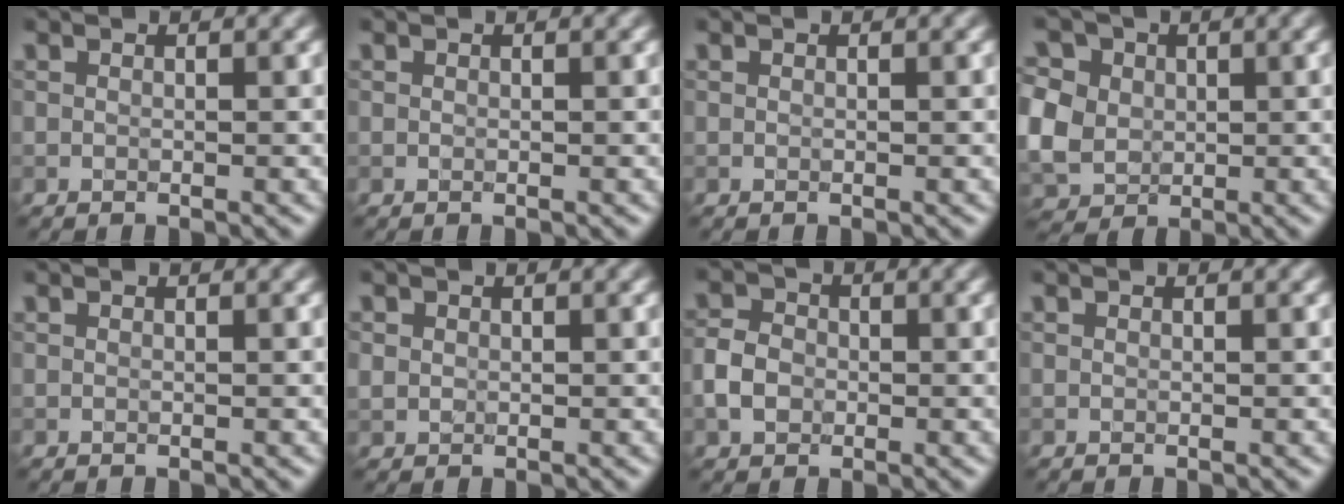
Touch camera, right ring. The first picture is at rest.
{"total": 0.0}
{"total": 0.0}
{"total": 9.9, "force": [2.6, 8.1, 5.1], "torque": [-0.105, 0.024, 0.023]}
{"total": 0.0}
{"total": 1.1, "force": [0.3, 1.0, 0.4], "torque": [-0.004, -0.001, 0.006]}
{"total": 3.0, "force": [-0.8, 2.4, 1.7], "torque": [-0.035, 0.003, -0.020]}
{"total": 0.0}